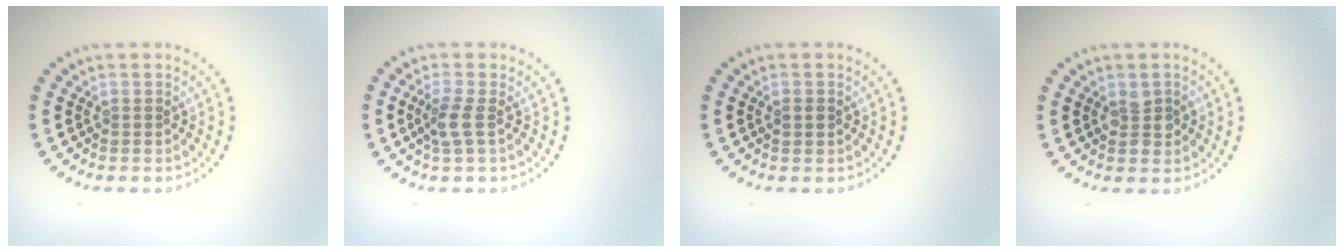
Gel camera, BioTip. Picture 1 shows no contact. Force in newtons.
{"total": 2.0, "press": 1.7, "slide": 1.0}
{"total": 1.1, "press": 1.1, "slide": 0.1}
{"total": 2.0, "press": 2.0, "slide": 0.2}